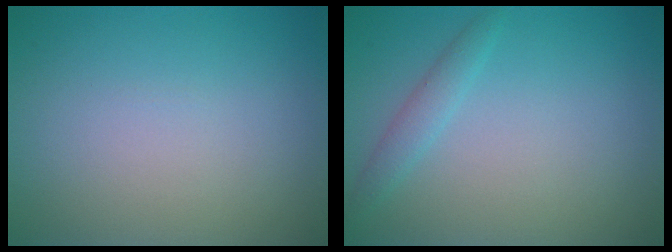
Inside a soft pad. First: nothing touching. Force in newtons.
{"total": 1.5, "press": 1.5, "slide": 0.1}